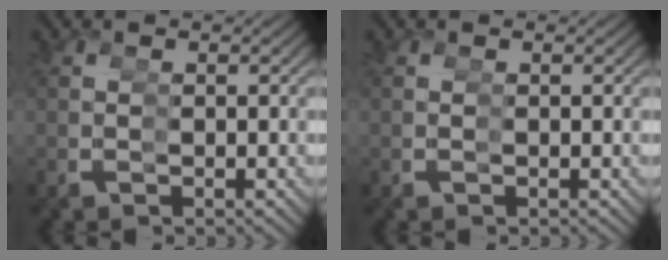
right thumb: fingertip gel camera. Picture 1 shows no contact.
{"total": 0.0}